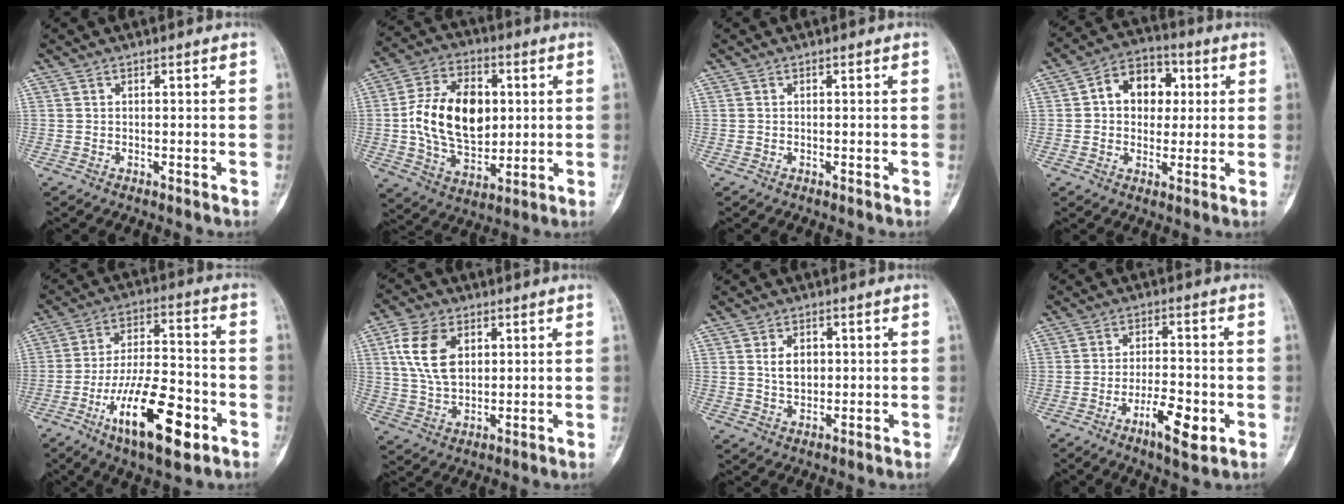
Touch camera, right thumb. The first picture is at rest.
{"total": 17.8, "force": [1.6, 11.6, 13.4], "torque": [-0.208, 0.002, 0.031]}
{"total": 0.0}
{"total": 10.9, "force": [2.1, 8.2, 6.9], "torque": [-0.062, 0.015, 0.026]}
{"total": 18.3, "force": [-8.0, 6.7, 15.0], "torque": [-0.242, 0.039, -0.128]}
{"total": 10.7, "force": [3.3, 7.0, 7.5], "torque": [-0.132, -0.004, 0.066]}
{"total": 4.6, "force": [1.0, 3.2, 3.1], "torque": [-0.040, -0.005, 0.022]}
{"total": 7.9, "force": [-3.2, 2.7, 6.7], "torque": [-0.105, 0.012, -0.051]}